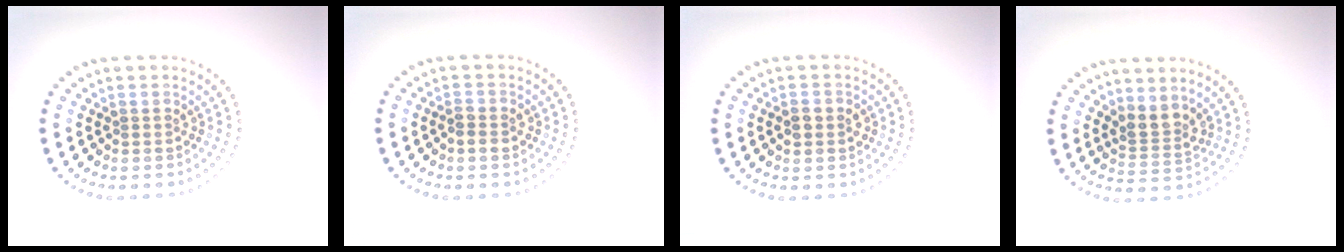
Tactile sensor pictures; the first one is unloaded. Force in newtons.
{"total": 1.4, "press": 1.4, "slide": 0.4}
{"total": 1.8, "press": 1.8, "slide": 0.1}
{"total": 2.5, "press": 1.9, "slide": 1.7}